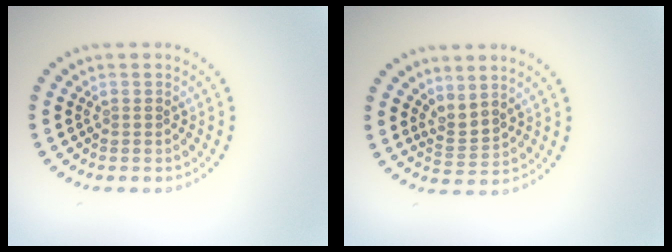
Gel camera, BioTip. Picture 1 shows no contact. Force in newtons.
{"total": 2.1, "press": 1.4, "slide": 1.5}